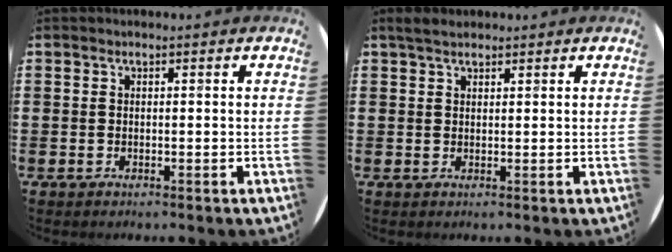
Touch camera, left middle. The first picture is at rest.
{"total": 1.8, "force": [1.6, 0.6, 0.8], "torque": [-0.009, 0.003, 0.027]}